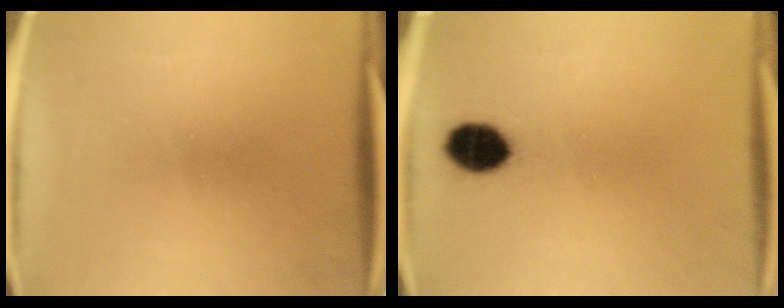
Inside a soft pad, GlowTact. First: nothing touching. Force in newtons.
{"total": 7.4}